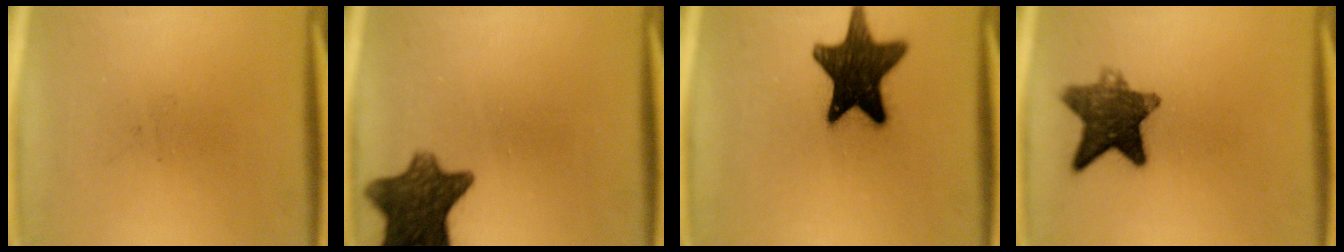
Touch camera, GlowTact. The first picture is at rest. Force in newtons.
{"total": 10.8}
{"total": 16.2}
{"total": 9.5}